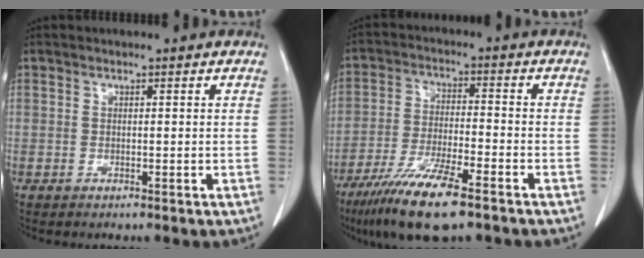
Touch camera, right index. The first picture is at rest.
{"total": 11.9, "force": [-8.1, 1.5, 8.7], "torque": [-0.167, -0.028, -0.144]}